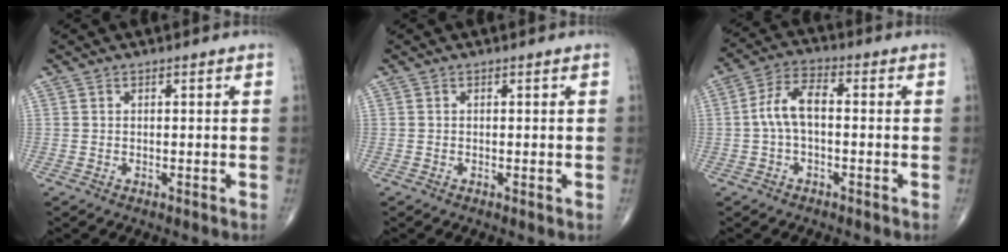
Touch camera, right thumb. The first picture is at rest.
{"total": 0.0}
{"total": 7.1, "force": [-0.4, 3.6, 6.1], "torque": [-0.117, 0.028, -0.017]}